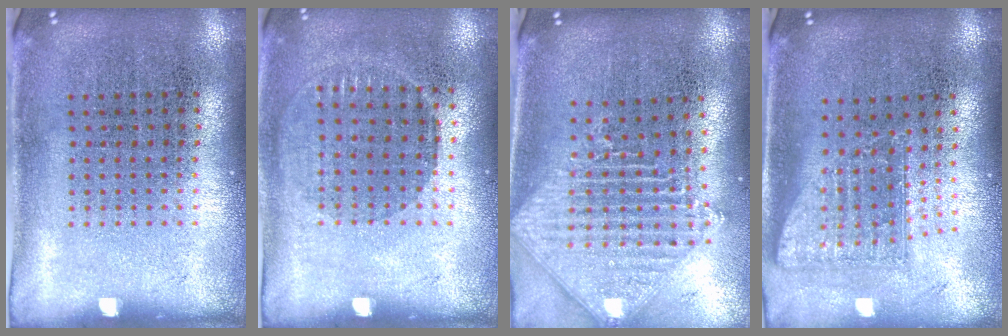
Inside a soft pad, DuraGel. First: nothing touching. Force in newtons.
{"total": 0.9, "press": 0.8, "slide": 0.3}
{"total": 2.2, "press": 1.7, "slide": 1.3}
{"total": 1.6, "press": 1.2, "slide": 1.1}